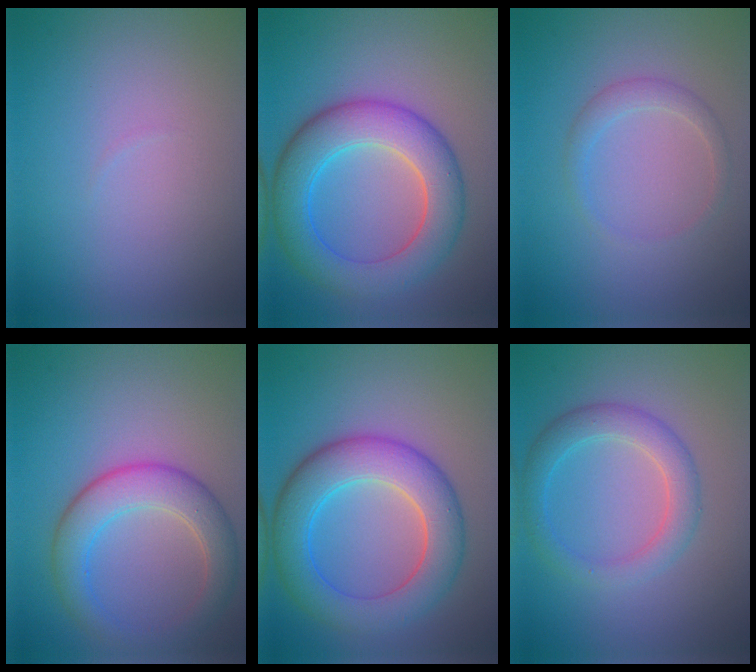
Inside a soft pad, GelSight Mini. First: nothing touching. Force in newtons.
{"total": 7.7, "press": 7.7, "slide": 0.0}
{"total": 1.6, "press": 1.6, "slide": 0.1}
{"total": 5.0, "press": 5.0, "slide": 0.3}
{"total": 7.7, "press": 7.7, "slide": 0.0}
{"total": 3.5, "press": 3.5, "slide": 0.1}